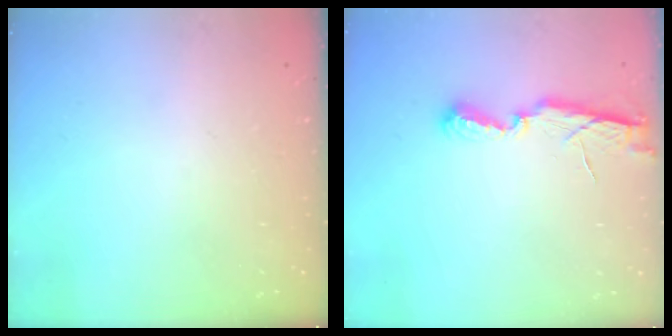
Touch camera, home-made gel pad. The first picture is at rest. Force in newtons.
{"total": 6.5, "press": 6.5, "slide": 0.5}